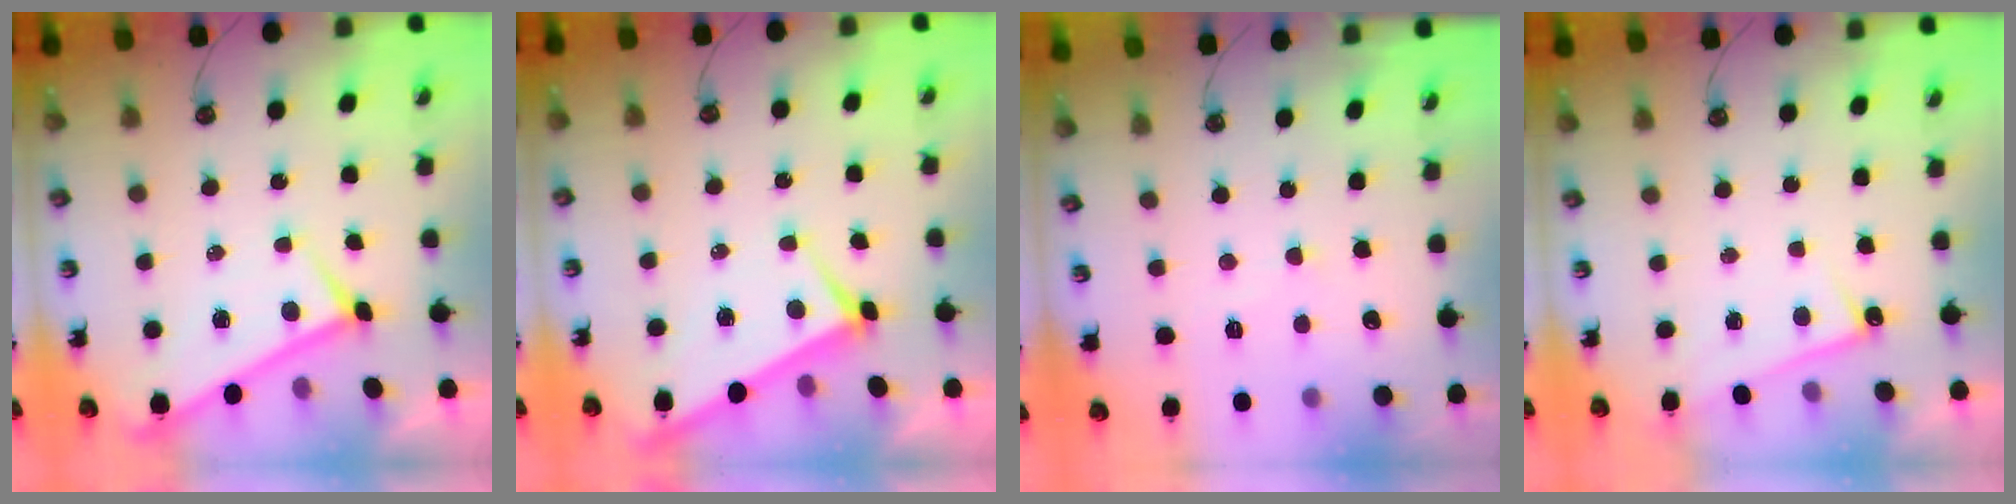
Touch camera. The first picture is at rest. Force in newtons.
{"total": 3.6, "press": 3.5, "slide": 0.5}
{"total": 2.9, "press": 2.9, "slide": 0.3}
{"total": 1.8, "press": 1.8, "slide": 0.3}